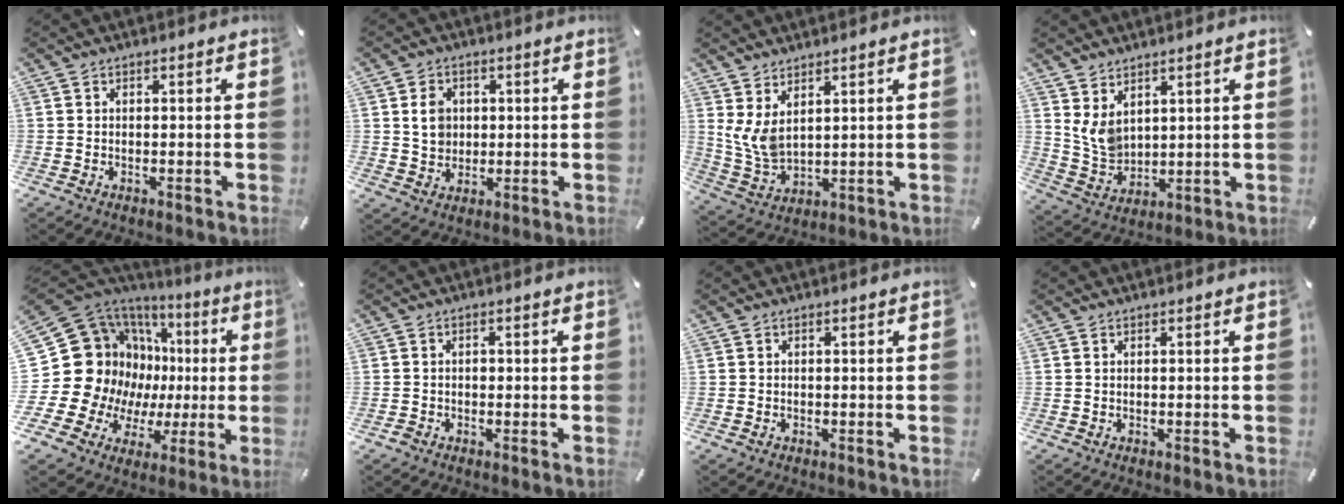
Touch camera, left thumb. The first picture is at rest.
{"total": 5.7, "force": [1.0, 5.2, 2.1], "torque": [-0.030, 0.002, 0.015]}
{"total": 6.8, "force": [3.6, 3.6, 4.4], "torque": [-0.119, -0.024, 0.065]}
{"total": 6.8, "force": [3.9, 4.8, 2.8], "torque": [-0.078, -0.027, 0.071]}
{"total": 21.7, "force": [4.4, 17.8, 11.6], "torque": [-0.230, -0.061, 0.121]}
{"total": 1.3, "force": [-0.5, 1.1, 0.5], "torque": [-0.009, 0.005, -0.013]}
{"total": 0.5, "force": [-0.2, 0.4, 0.2], "torque": [-0.001, 0.003, -0.006]}
{"total": 0.0}